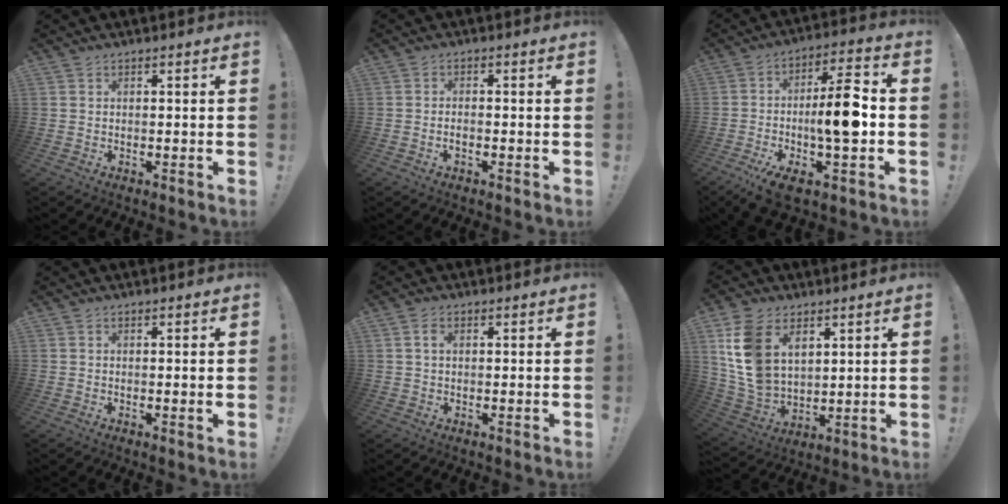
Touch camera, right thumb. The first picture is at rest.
{"total": 1.5, "force": [-1.0, 0.5, 0.9], "torque": [-0.021, 0.007, -0.017]}
{"total": 16.8, "force": [-3.3, 4.6, 15.9], "torque": [-0.270, 0.031, -0.046]}
{"total": 1.0, "force": [0.0, -0.2, 1.0], "torque": [-0.017, -0.002, 0.000]}
{"total": 2.5, "force": [0.8, 1.6, 1.7], "torque": [-0.032, 0.005, 0.013]}
{"total": 15.3, "force": [6.4, 10.7, 8.8], "torque": [-0.188, -0.032, 0.124]}